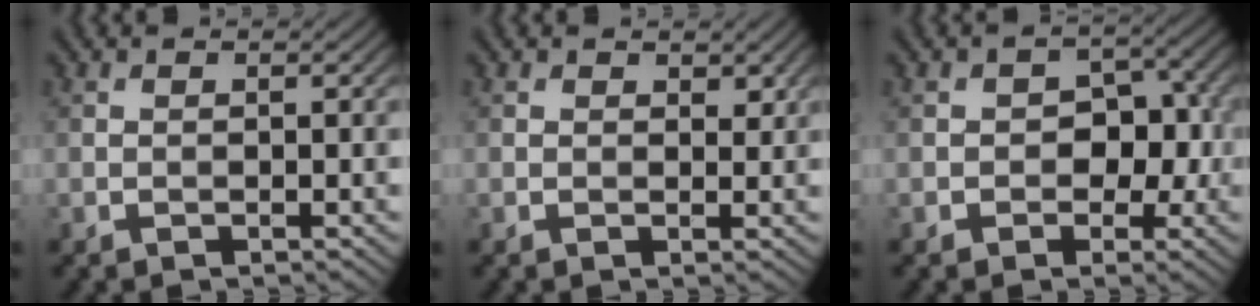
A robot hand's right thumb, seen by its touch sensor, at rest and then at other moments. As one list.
[{"total": 1.4, "force": [0.9, 0.8, 0.8], "torque": [-0.010, -0.002, 0.015]}, {"total": 4.9, "force": [-0.9, 3.7, 3.1], "torque": [-0.028, 0.001, -0.020]}]